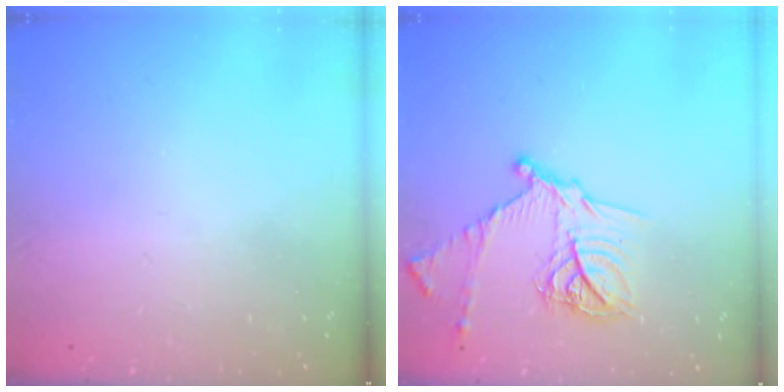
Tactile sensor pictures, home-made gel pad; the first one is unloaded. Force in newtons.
{"total": 15.4, "press": 15.4, "slide": 1.1}